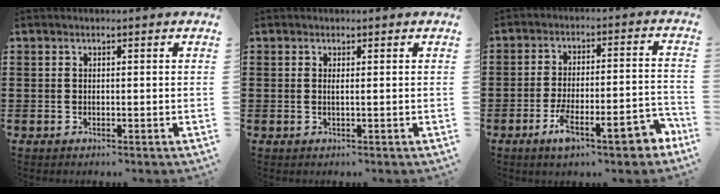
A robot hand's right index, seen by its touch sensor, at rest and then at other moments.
{"total": 0.6, "force": [0.1, -0.2, 0.6], "torque": [-0.012, -0.004, 0.002]}
{"total": 10.0, "force": [-5.4, 2.4, 8.0], "torque": [-0.131, 0.005, -0.098]}